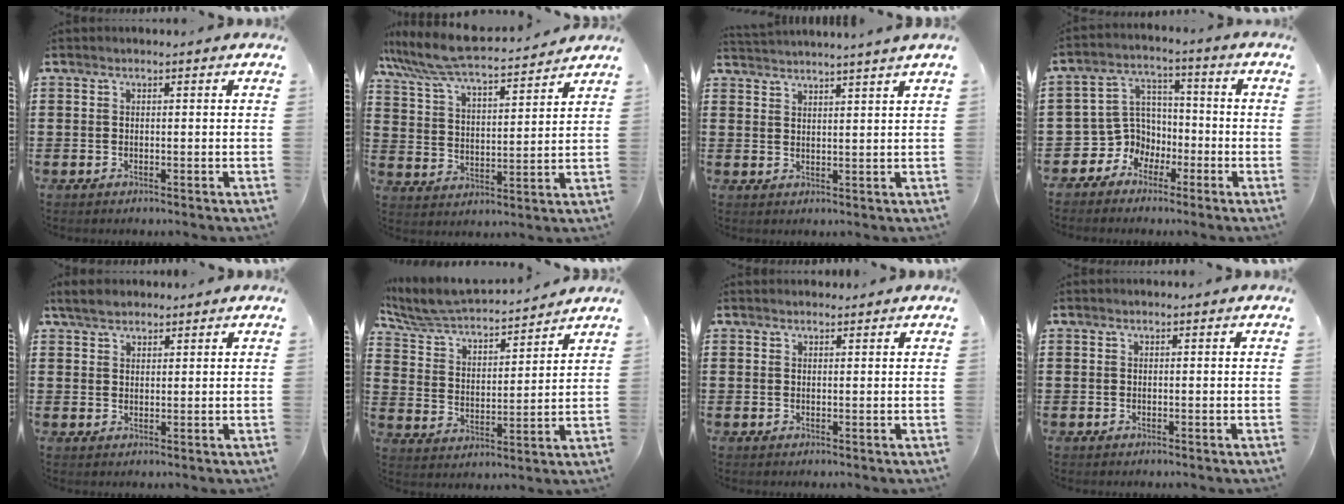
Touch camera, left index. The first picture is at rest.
{"total": 7.2, "force": [6.7, 0.1, 2.7], "torque": [-0.080, -0.043, 0.112]}
{"total": 2.7, "force": [2.5, -0.9, 0.1], "torque": [-0.010, -0.011, 0.046]}
{"total": 6.3, "force": [-2.2, 5.8, 1.3], "torque": [-0.066, -0.001, -0.048]}
{"total": 2.8, "force": [2.3, 1.3, 1.0], "torque": [-0.026, 0.005, 0.044]}
{"total": 5.5, "force": [5.2, 0.4, 1.6], "torque": [-0.056, -0.037, 0.082]}
{"total": 0.8, "force": [0.7, 0.2, 0.1], "torque": [-0.003, 0.001, 0.015]}
{"total": 0.0}